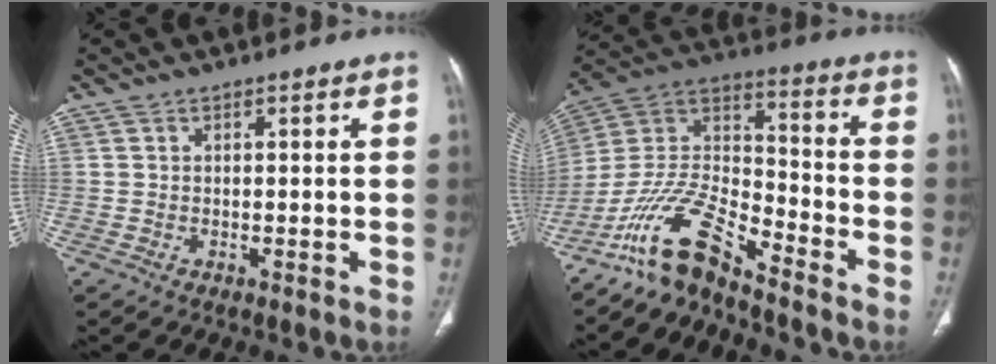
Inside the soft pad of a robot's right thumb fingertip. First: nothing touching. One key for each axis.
{"total": 14.2, "fx": -11.3, "fy": 3.8, "fz": 7.7, "tx": -0.149, "ty": 0.088, "tz": -0.224}